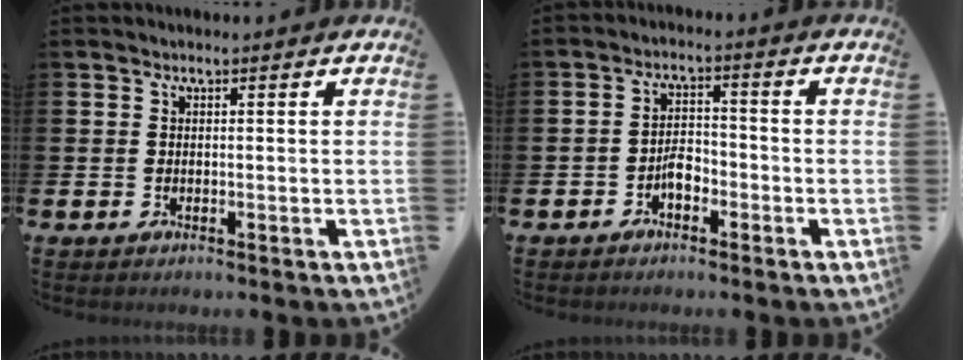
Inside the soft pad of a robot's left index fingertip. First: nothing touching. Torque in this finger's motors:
{"motor_torque": [0.11, 0.22, 0.10, 0.02]}